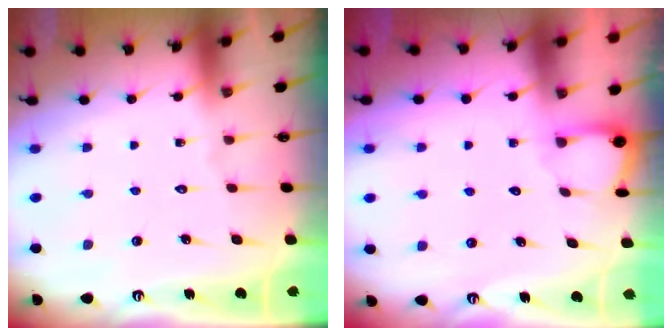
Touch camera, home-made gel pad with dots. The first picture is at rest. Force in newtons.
{"total": 1.8, "press": 1.8, "slide": 0.1}